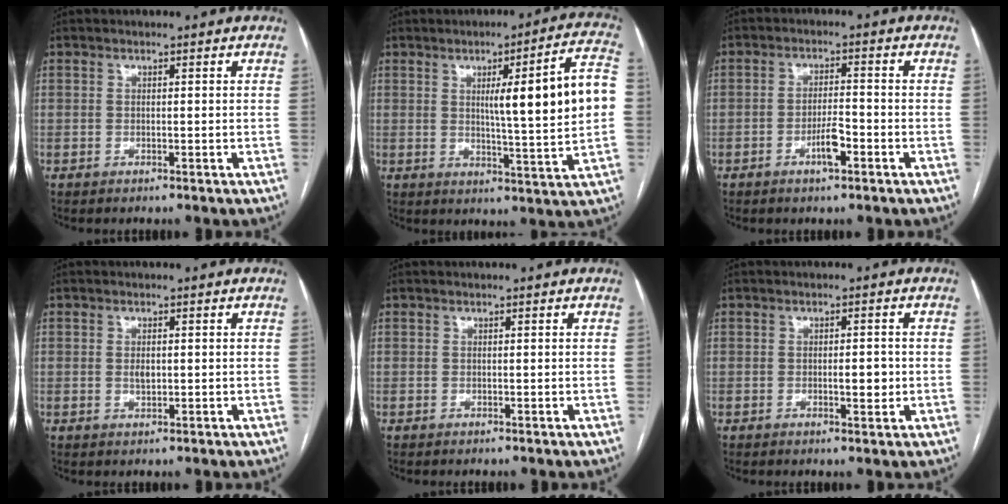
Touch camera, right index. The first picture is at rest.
{"total": 14.7, "force": [1.8, -0.3, 14.6], "torque": [-0.202, 0.010, 0.026]}
{"total": 4.1, "force": [-2.0, 0.8, 3.4], "torque": [-0.063, 0.001, -0.037]}
{"total": 1.6, "force": [0.1, 0.9, 1.4], "torque": [-0.023, 0.000, 0.002]}
{"total": 0.0}
{"total": 2.8, "force": [-0.4, 0.8, 2.6], "torque": [-0.043, -0.001, -0.004]}